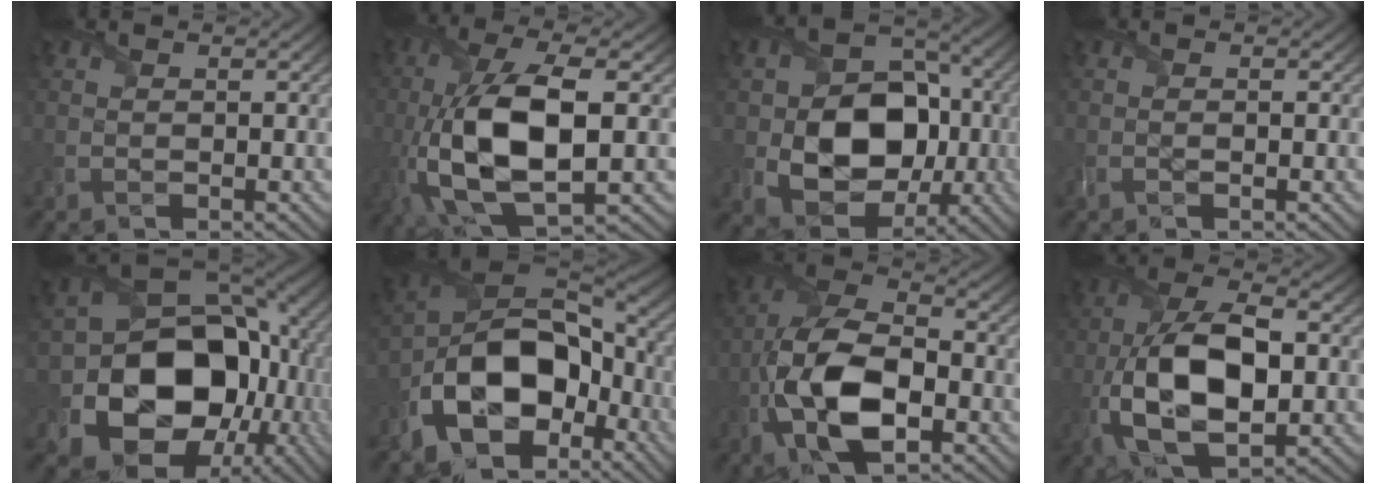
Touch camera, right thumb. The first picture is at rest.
{"total": 14.0, "force": [-2.0, 6.0, 12.6], "torque": [-0.285, -0.011, -0.034]}
{"total": 12.9, "force": [-1.6, 9.7, 8.3], "torque": [-0.143, -0.012, -0.030]}
{"total": 0.8, "force": [-0.4, 0.1, 0.7], "torque": [-0.016, -0.002, -0.006]}
{"total": 18.5, "force": [-4.6, 14.5, 10.7], "torque": [-0.201, -0.057, -0.057]}
{"total": 16.6, "force": [-6.6, 10.4, 11.2], "torque": [-0.228, -0.039, -0.125]}
{"total": 13.3, "force": [-4.4, 6.7, 10.6], "torque": [-0.237, -0.008, -0.095]}
{"total": 13.8, "force": [-2.5, 7.3, 11.5], "torque": [-0.243, -0.012, -0.049]}